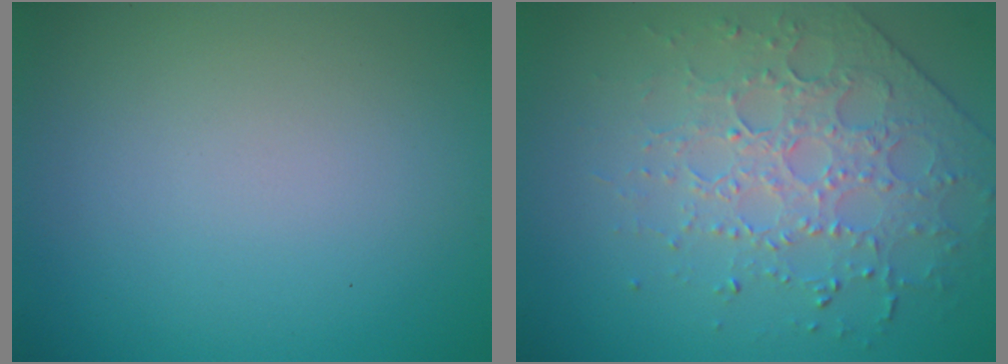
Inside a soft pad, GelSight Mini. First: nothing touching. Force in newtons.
{"total": 3.8, "press": 3.6, "slide": 1.4}